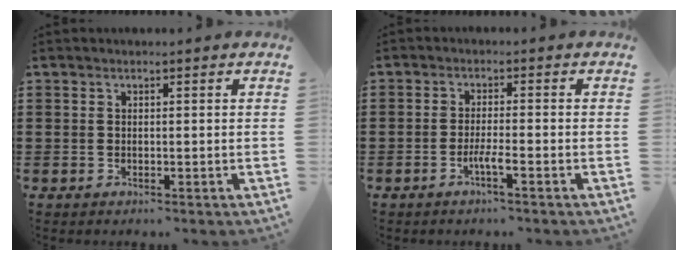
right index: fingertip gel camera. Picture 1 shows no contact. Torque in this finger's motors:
{"motor_torque": [0.38, 0.30, 0.23, 0.05]}